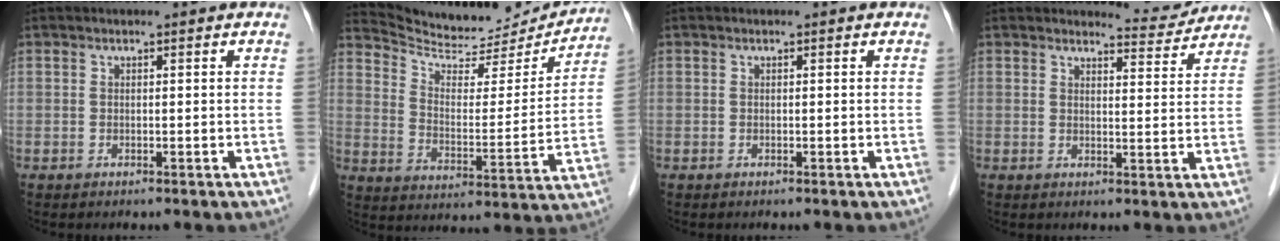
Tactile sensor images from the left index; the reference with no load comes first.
{"total": 17.5, "force": [17.1, 3.3, 2.2], "torque": [-0.033, -0.033, 0.244]}
{"total": 0.0}
{"total": 4.2, "force": [4.2, 0.3, -0.6], "torque": [0.002, -0.020, 0.050]}